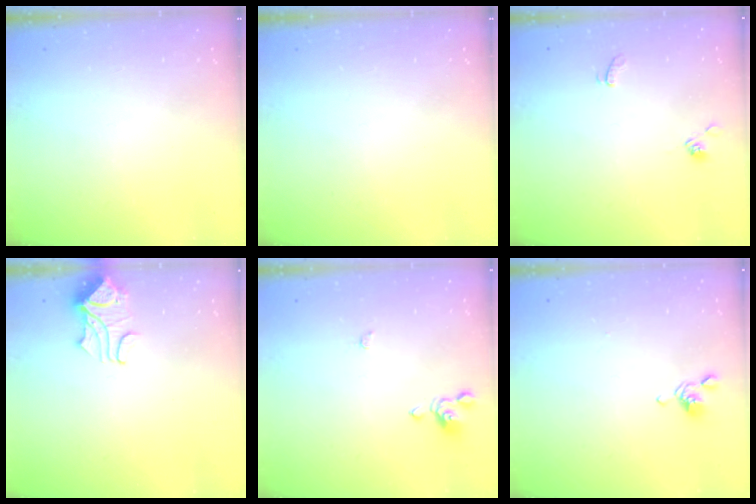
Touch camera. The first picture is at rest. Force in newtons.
{"total": 0.0}
{"total": 1.4, "press": 1.4, "slide": 0.4}
{"total": 1.5, "press": 1.3, "slide": 0.9}
{"total": 0.6, "press": 0.6, "slide": 0.2}
{"total": 2.6, "press": 2.5, "slide": 0.6}